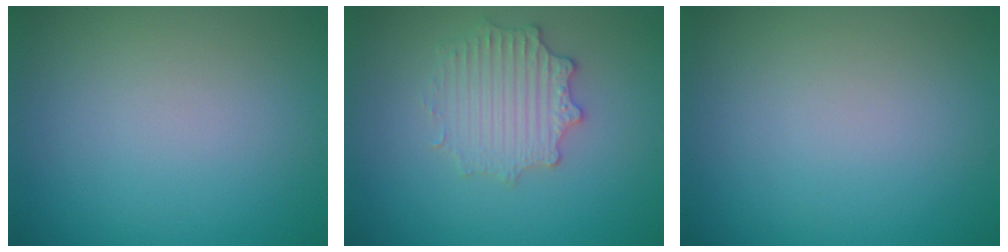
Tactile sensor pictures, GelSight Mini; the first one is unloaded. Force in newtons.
{"total": 2.9, "press": 2.9, "slide": 0.2}
{"total": 0.0}